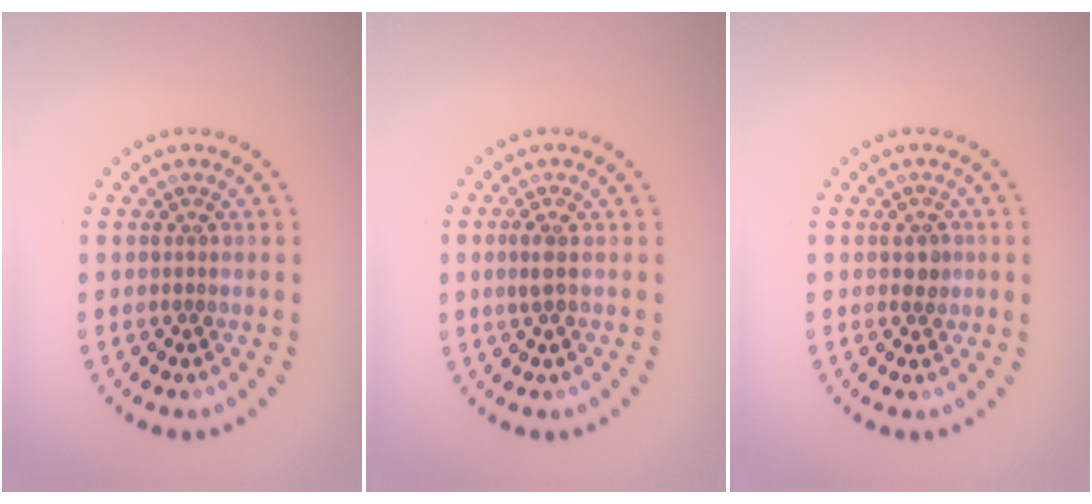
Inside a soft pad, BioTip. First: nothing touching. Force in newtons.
{"total": 1.2, "press": 1.1, "slide": 0.5}
{"total": 1.3, "press": 1.3, "slide": 0.3}